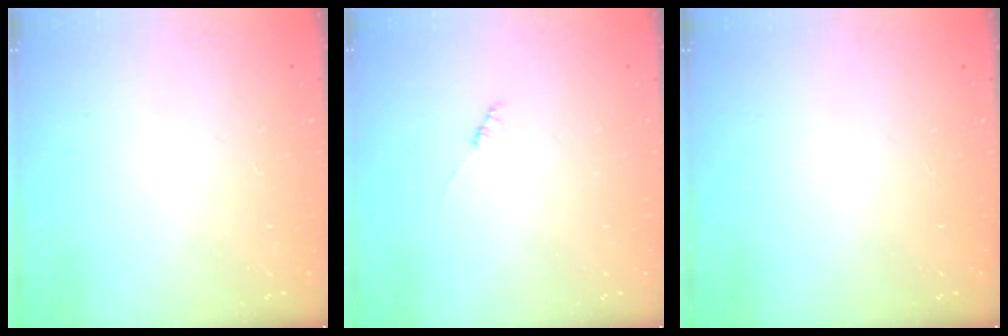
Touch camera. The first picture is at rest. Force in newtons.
{"total": 0.9, "press": 0.8, "slide": 0.2}
{"total": 0.0}